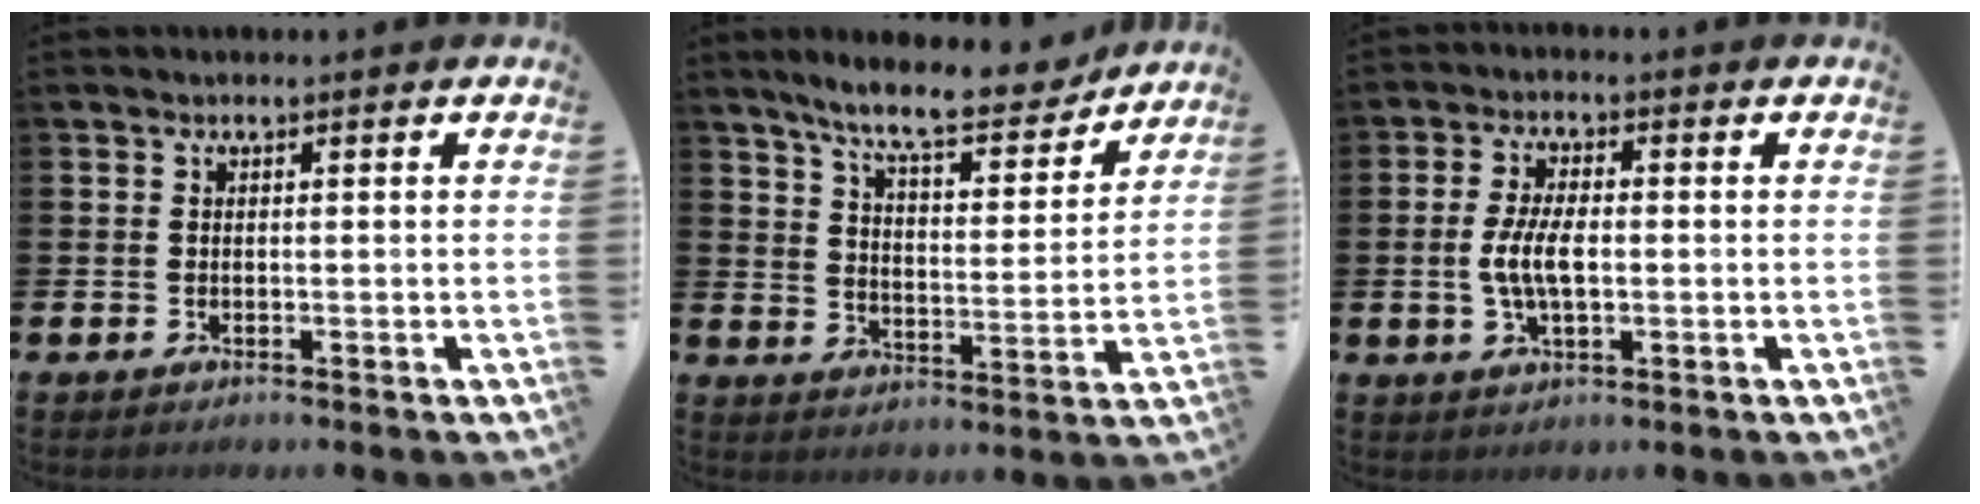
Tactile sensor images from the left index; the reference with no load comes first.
{"total": 9.4, "force": [8.4, 1.7, 3.9], "torque": [-0.089, -0.050, 0.143]}
{"total": 5.3, "force": [-0.2, 2.3, 4.7], "torque": [-0.094, -0.001, -0.011]}